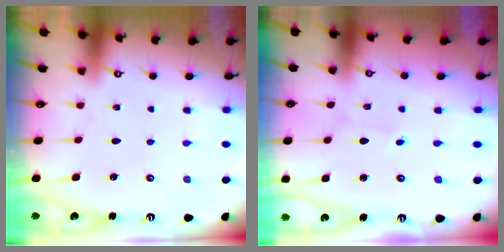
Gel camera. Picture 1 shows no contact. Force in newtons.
{"total": 0.6, "press": 0.6, "slide": 0.0}